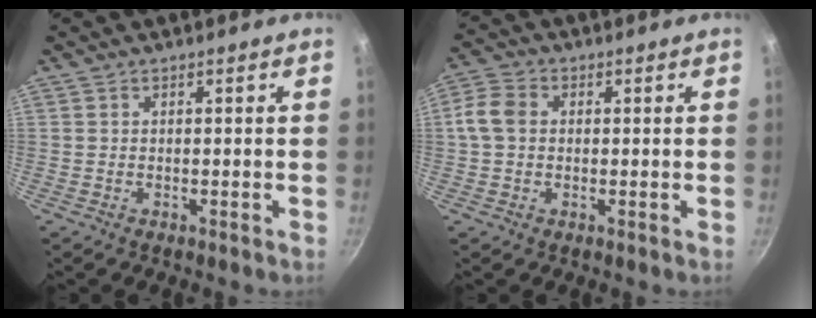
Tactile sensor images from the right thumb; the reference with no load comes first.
{"total": 5.7, "force": [0.3, 4.4, 3.5], "torque": [-0.065, 0.011, -0.008]}